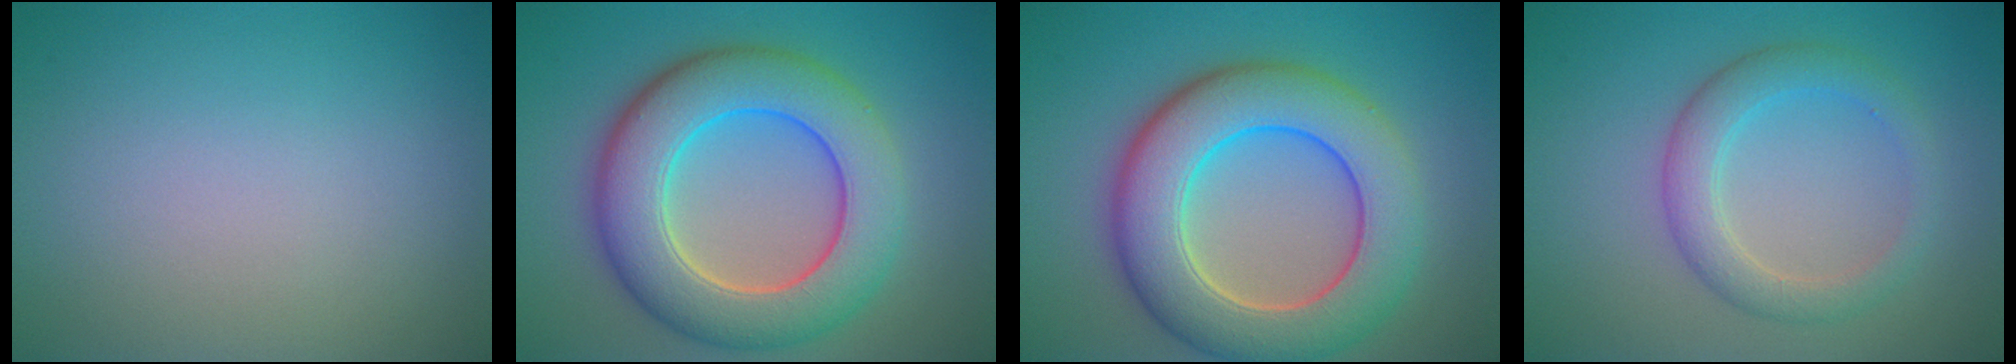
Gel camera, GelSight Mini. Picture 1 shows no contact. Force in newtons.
{"total": 9.8, "press": 9.8, "slide": 0.4}
{"total": 10.1, "press": 10.1, "slide": 0.4}
{"total": 3.5, "press": 3.5, "slide": 0.2}